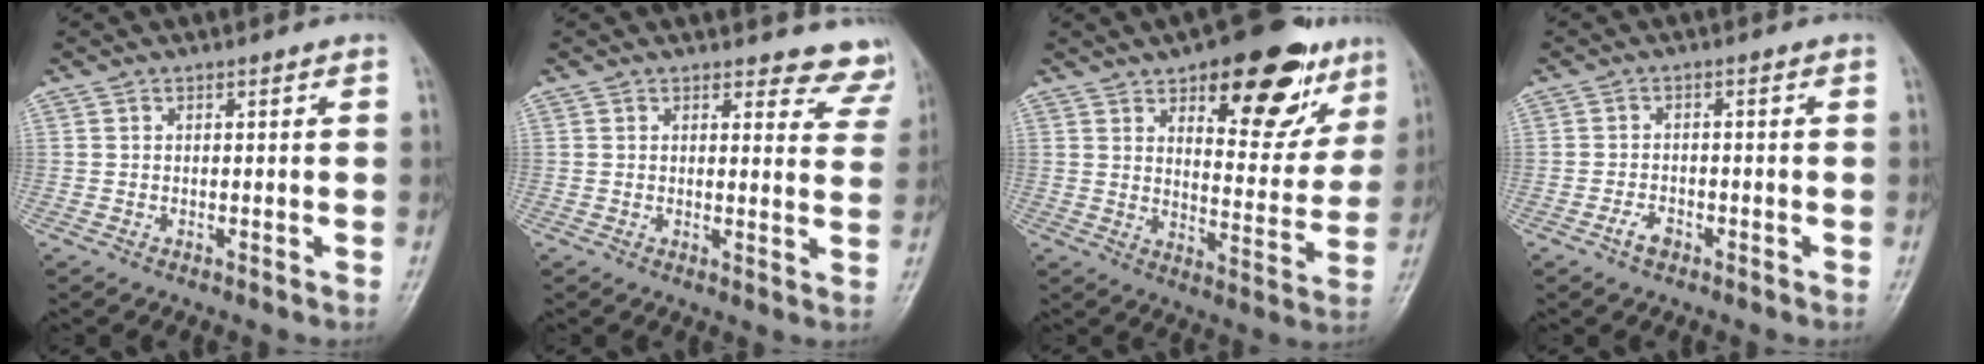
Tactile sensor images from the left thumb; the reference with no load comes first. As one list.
[{"total": 7.3, "force": [6.9, 2.5, -0.1], "torque": [0.049, -0.050, 0.047]}, {"total": 19.3, "force": [11.1, 8.6, 13.3], "torque": [-0.114, -0.049, 0.155]}, {"total": 2.5, "force": [-1.6, 1.4, 1.4], "torque": [-0.025, 0.012, -0.028]}]